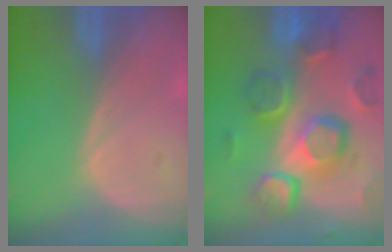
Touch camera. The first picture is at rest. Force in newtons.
{"total": 12.3, "press": 10.6, "slide": 6.2}